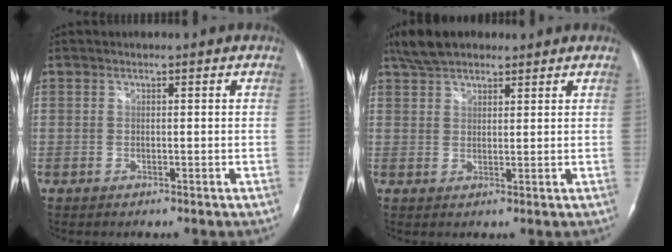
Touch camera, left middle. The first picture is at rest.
{"total": 6.9, "force": [5.4, 2.8, 3.1], "torque": [-0.063, 0.024, 0.102]}